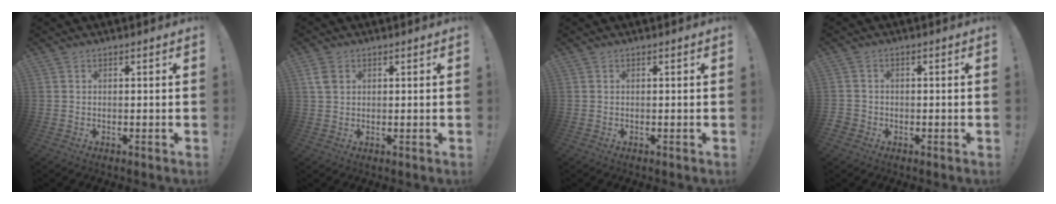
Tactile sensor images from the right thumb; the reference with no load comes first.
{"total": 3.8, "force": [1.5, 2.6, 2.4], "torque": [-0.043, 0.003, 0.029]}
{"total": 0.0}
{"total": 2.0, "force": [-0.7, 1.7, 0.6], "torque": [-0.009, 0.005, -0.013]}